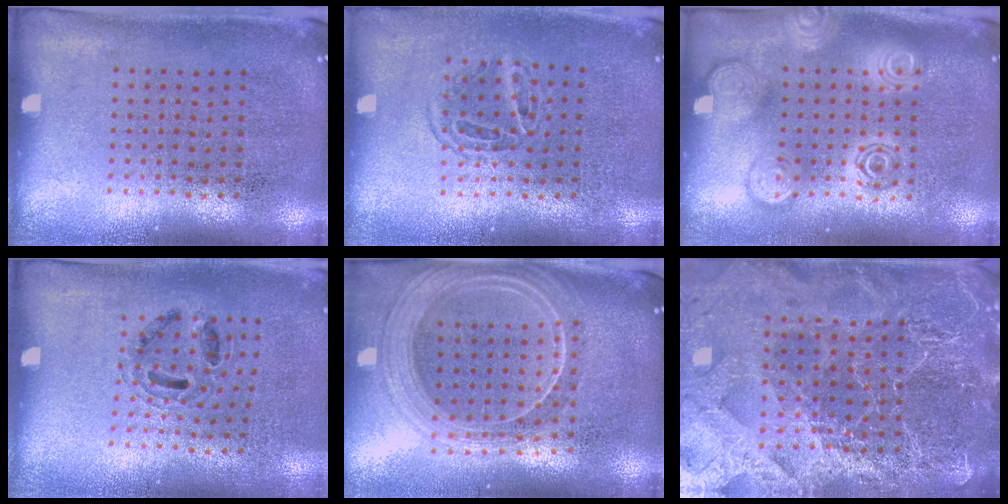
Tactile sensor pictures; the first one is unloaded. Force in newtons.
{"total": 1.2, "press": 1.0, "slide": 0.6}
{"total": 2.8, "press": 2.8, "slide": 0.4}
{"total": 0.9, "press": 0.8, "slide": 0.3}
{"total": 2.2, "press": 1.9, "slide": 1.0}
{"total": 4.9, "press": 4.4, "slide": 2.1}